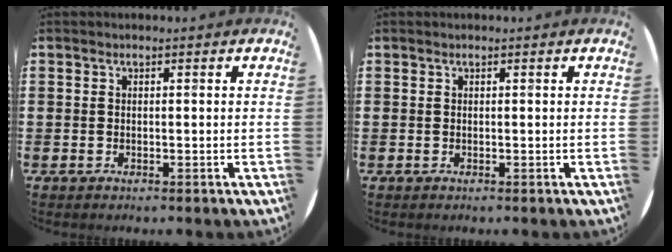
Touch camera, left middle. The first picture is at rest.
{"total": 0.0}